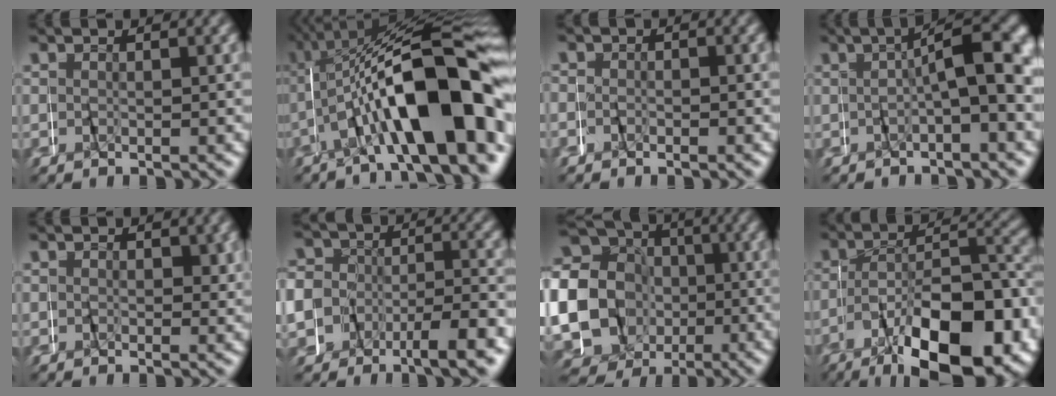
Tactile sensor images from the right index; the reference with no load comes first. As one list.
[{"total": 16.6, "force": [-1.5, 7.1, 15.0], "torque": [-0.232, 0.002, -0.024]}, {"total": 0.9, "force": [-0.6, 0.7, -0.3], "torque": [0.007, 0.000, -0.015]}, {"total": 7.4, "force": [0.0, 2.4, 7.0], "torque": [-0.074, 0.017, -0.006]}, {"total": 1.0, "force": [0.1, 0.7, 0.7], "torque": [-0.009, -0.006, 0.004]}, {"total": 8.3, "force": [-1.8, 7.3, 3.3], "torque": [-0.070, 0.007, -0.049]}, {"total": 20.1, "force": [-2.2, 18.7, 6.9], "torque": [-0.181, -0.045, -0.050]}, {"total": 13.2, "force": [-6.6, 6.3, 9.6], "torque": [-0.150, -0.016, -0.093]}]